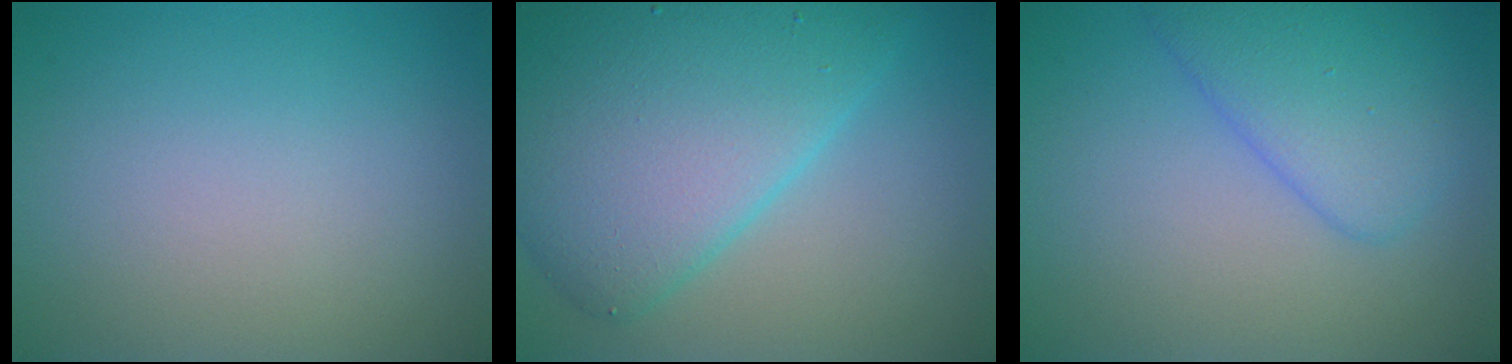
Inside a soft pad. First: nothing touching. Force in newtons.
{"total": 9.8, "press": 9.8, "slide": 0.3}
{"total": 4.4, "press": 4.4, "slide": 0.1}